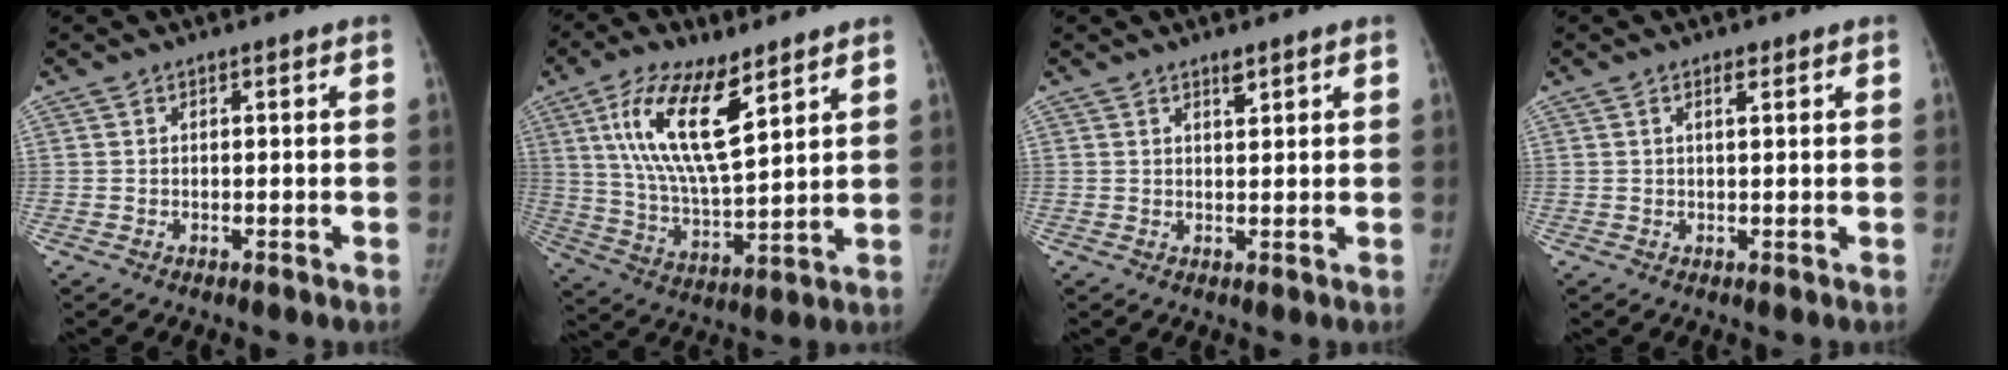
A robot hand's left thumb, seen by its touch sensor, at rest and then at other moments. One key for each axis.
{"total": 16.3, "fx": 7.9, "fy": 5.7, "fz": 13.0, "tx": -0.236, "ty": -0.034, "tz": 0.152}
{"total": 1.8, "fx": 1.3, "fy": 0.6, "fz": 1.0, "tx": -0.010, "ty": -0.009, "tz": 0.022}
{"total": 1.6, "fx": 0.8, "fy": 0.5, "fz": 1.2, "tx": -0.018, "ty": -0.002, "tz": 0.013}